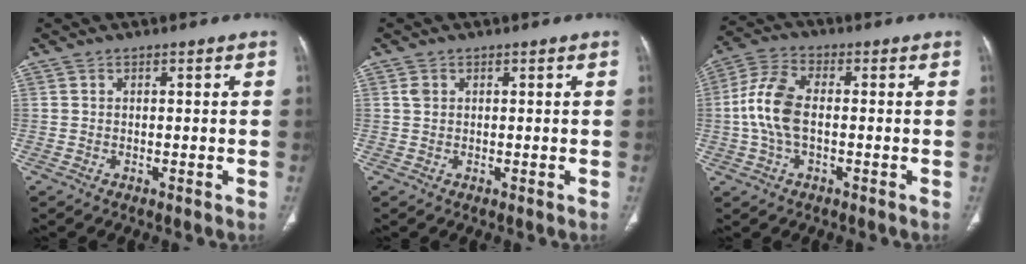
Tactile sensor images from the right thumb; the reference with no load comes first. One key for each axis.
{"total": 1.1, "fx": 0.3, "fy": 0.9, "fz": 0.5, "tx": -0.009, "ty": 0.002, "tz": 0.006}
{"total": 9.7, "fx": -0.6, "fy": 5.5, "fz": 8.1, "tx": -0.171, "ty": 0.024, "tz": -0.018}